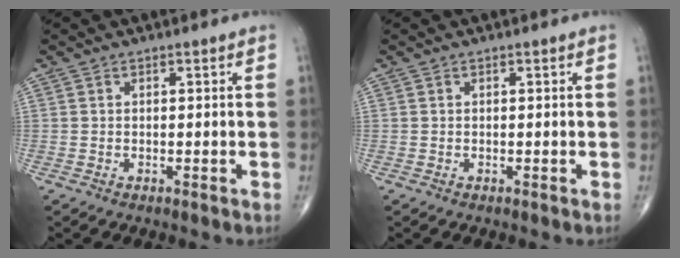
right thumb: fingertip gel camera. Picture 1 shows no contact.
{"total": 0.0}